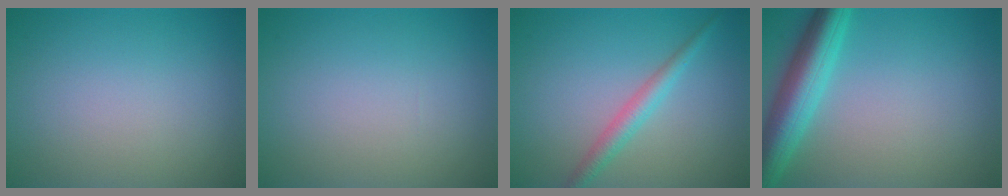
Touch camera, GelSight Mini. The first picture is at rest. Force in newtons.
{"total": 0.0}
{"total": 2.3, "press": 2.3, "slide": 0.1}
{"total": 6.1, "press": 6.1, "slide": 0.3}